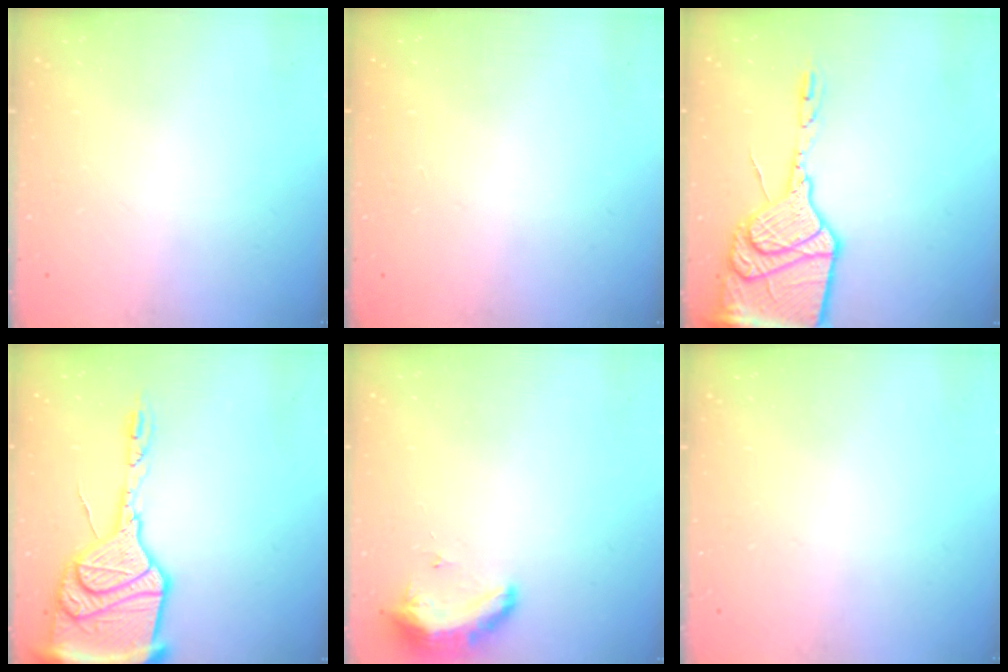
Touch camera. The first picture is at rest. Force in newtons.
{"total": 0.0}
{"total": 24.1, "press": 21.5, "slide": 10.8}
{"total": 23.1, "press": 22.5, "slide": 4.9}
{"total": 16.2, "press": 11.0, "slide": 11.9}
{"total": 0.0}